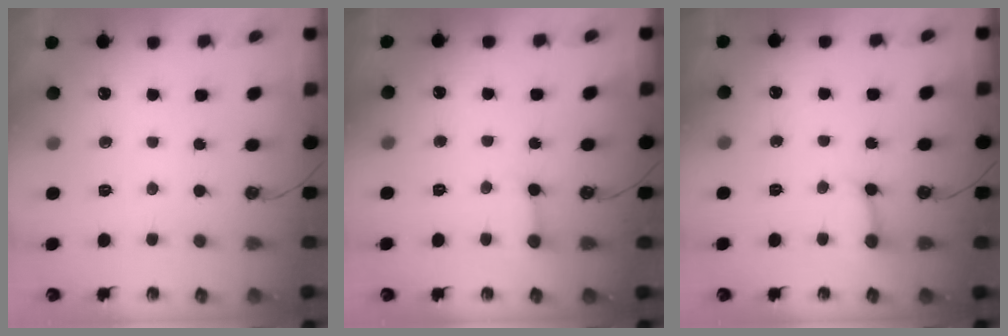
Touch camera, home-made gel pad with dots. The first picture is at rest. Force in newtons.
{"total": 3.5, "press": 3.4, "slide": 0.5}
{"total": 4.5, "press": 4.4, "slide": 0.4}